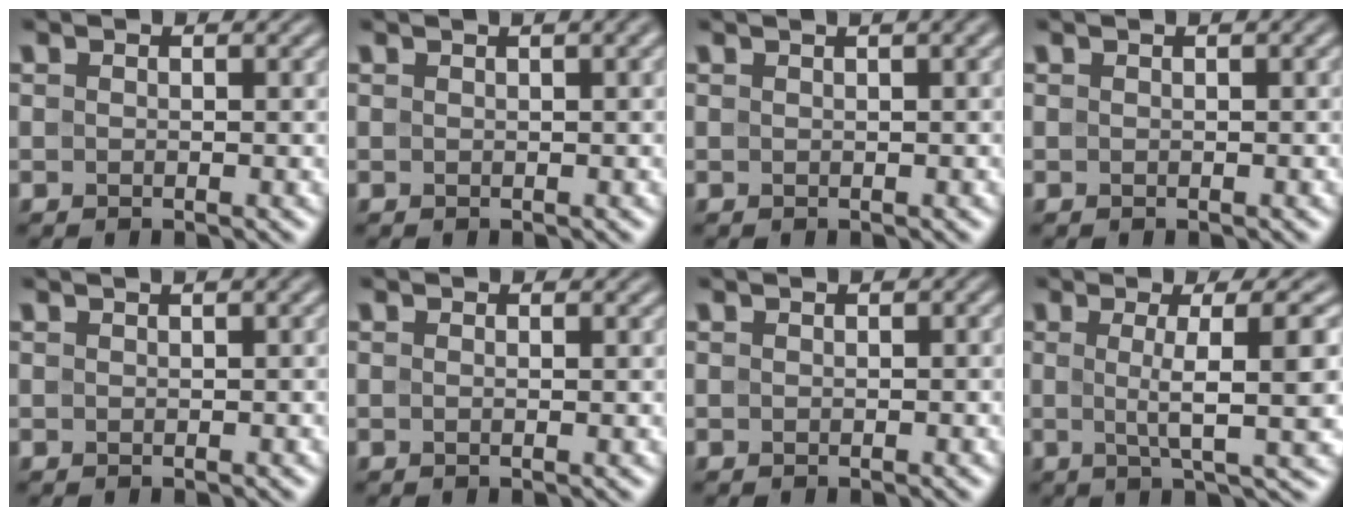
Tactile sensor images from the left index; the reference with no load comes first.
{"total": 4.6, "force": [2.2, 2.0, 3.4], "torque": [-0.019, 0.030, 0.003]}
{"total": 5.0, "force": [2.5, 2.3, 3.6], "torque": [-0.022, 0.037, 0.005]}
{"total": 1.3, "force": [0.7, 0.3, 1.1], "torque": [-0.015, 0.008, 0.007]}
{"total": 2.8, "force": [1.4, 1.0, 2.2], "torque": [-0.018, 0.013, 0.012]}
{"total": 0.6, "force": [-0.2, 0.2, 0.5], "torque": [-0.008, -0.002, -0.004]}
{"total": 0.7, "force": [0.2, 0.3, 0.6], "torque": [-0.007, 0.005, 0.005]}
{"total": 7.1, "force": [0.2, 1.4, 7.0], "torque": [-0.100, 0.004, 0.005]}